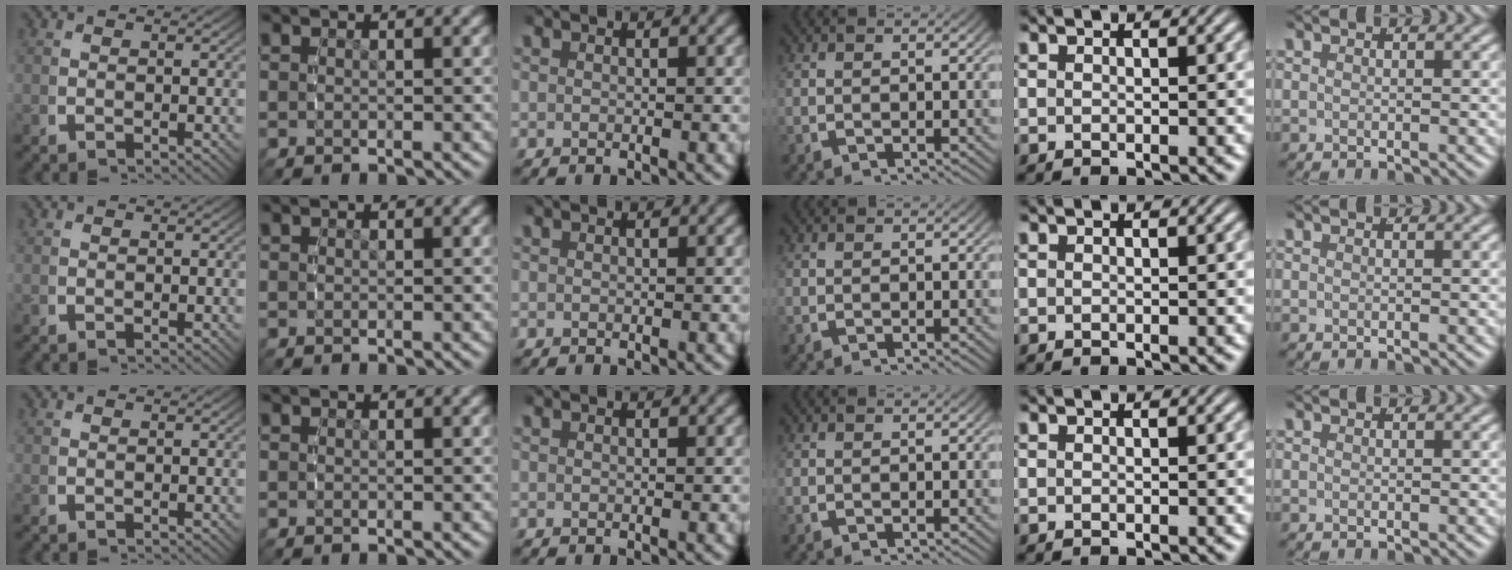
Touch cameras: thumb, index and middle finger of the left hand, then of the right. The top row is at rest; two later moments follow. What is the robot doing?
{"motion": "reach", "object": "string"}